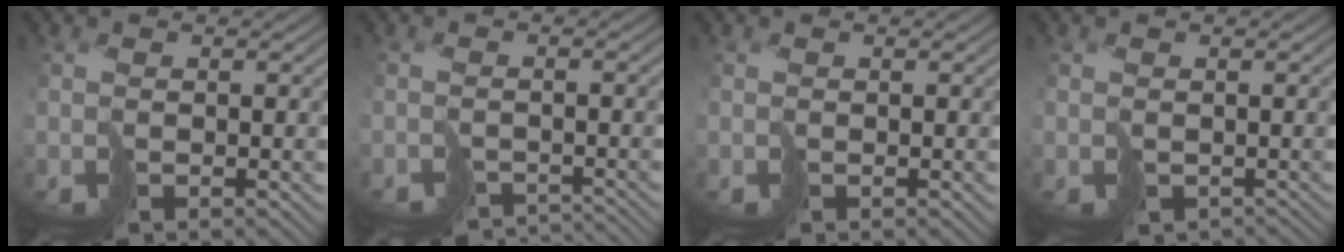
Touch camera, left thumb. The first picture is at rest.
{"total": 4.5, "force": [-4.4, 0.7, 0.7], "torque": [-0.008, -0.009, -0.065]}
{"total": 0.0}
{"total": 1.8, "force": [-0.9, 1.4, 0.7], "torque": [-0.009, -0.010, -0.009]}